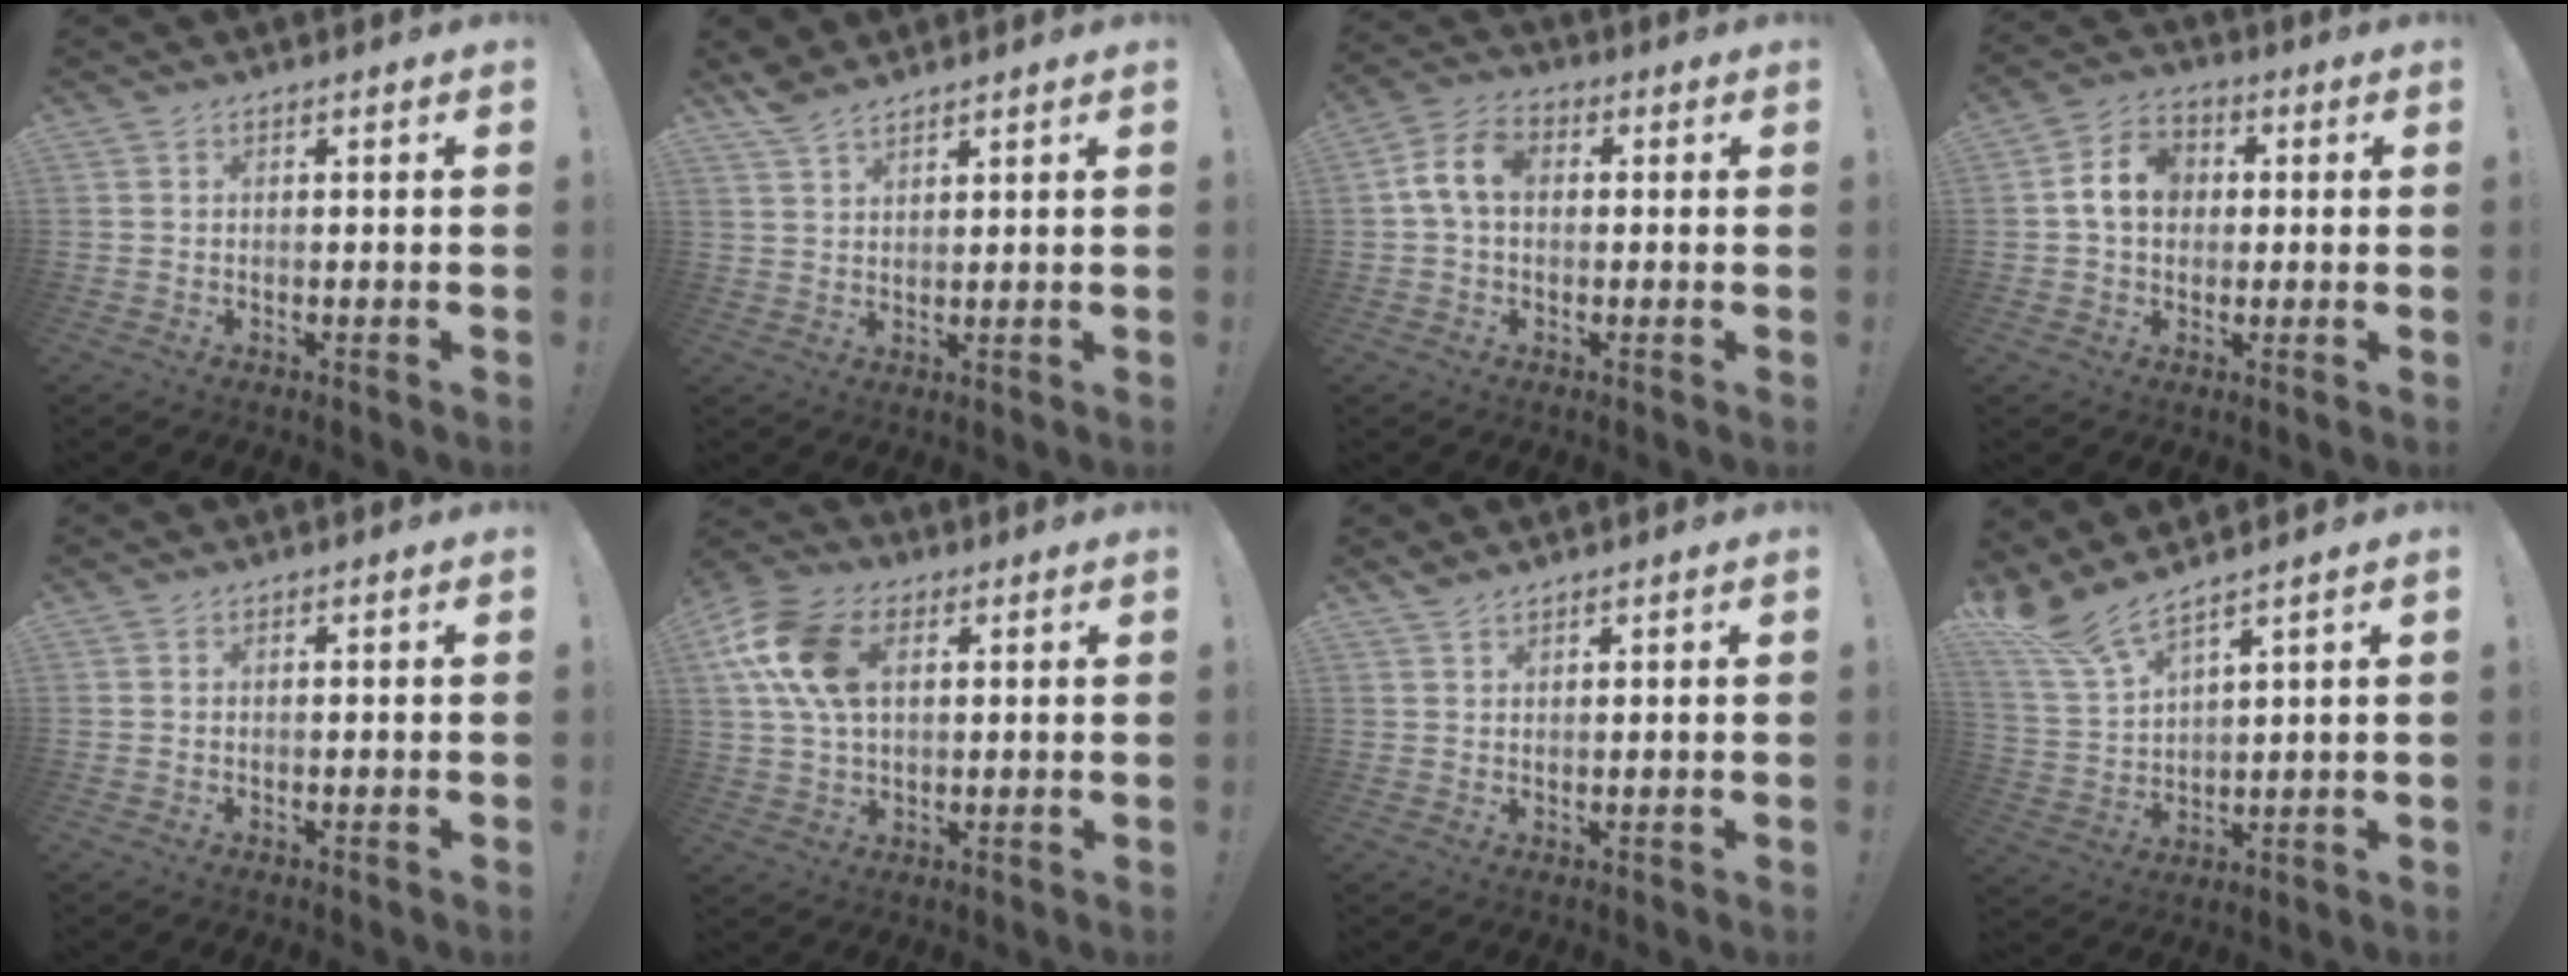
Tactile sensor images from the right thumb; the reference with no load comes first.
{"total": 5.0, "force": [4.3, 1.5, 2.1], "torque": [-0.043, -0.022, 0.082]}
{"total": 8.5, "force": [0.6, 5.8, 6.3], "torque": [-0.127, 0.019, 0.016]}
{"total": 10.1, "force": [1.2, 8.1, 5.9], "torque": [-0.101, 0.022, 0.030]}
{"total": 0.0}
{"total": 16.1, "force": [4.7, 10.6, 11.2], "torque": [-0.211, 0.000, 0.090]}
{"total": 2.0, "force": [1.7, 0.5, 0.8], "torque": [-0.019, -0.006, 0.033]}
{"total": 8.4, "force": [7.1, 1.7, 4.2], "torque": [-0.101, -0.041, 0.136]}